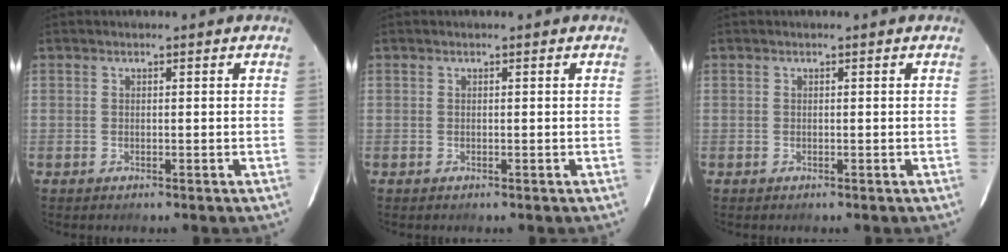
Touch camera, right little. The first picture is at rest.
{"total": 0.0}
{"total": 0.0}